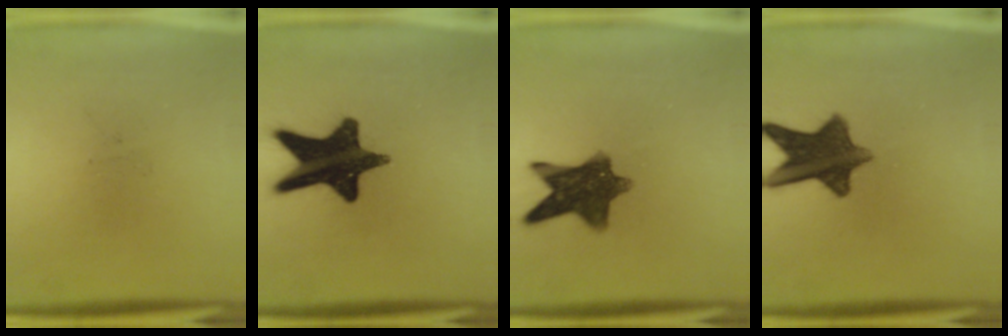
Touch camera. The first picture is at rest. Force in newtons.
{"total": 16.7}
{"total": 10.1}
{"total": 10.8}